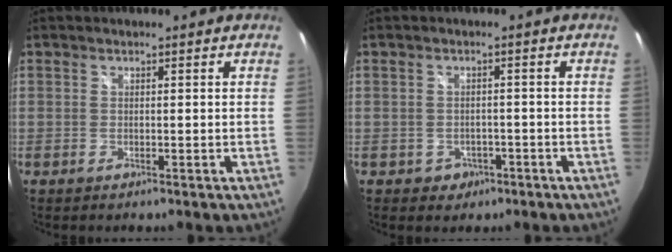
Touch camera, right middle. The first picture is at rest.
{"total": 3.5, "force": [-1.6, 3.1, 0.6], "torque": [-0.022, 0.003, -0.015]}